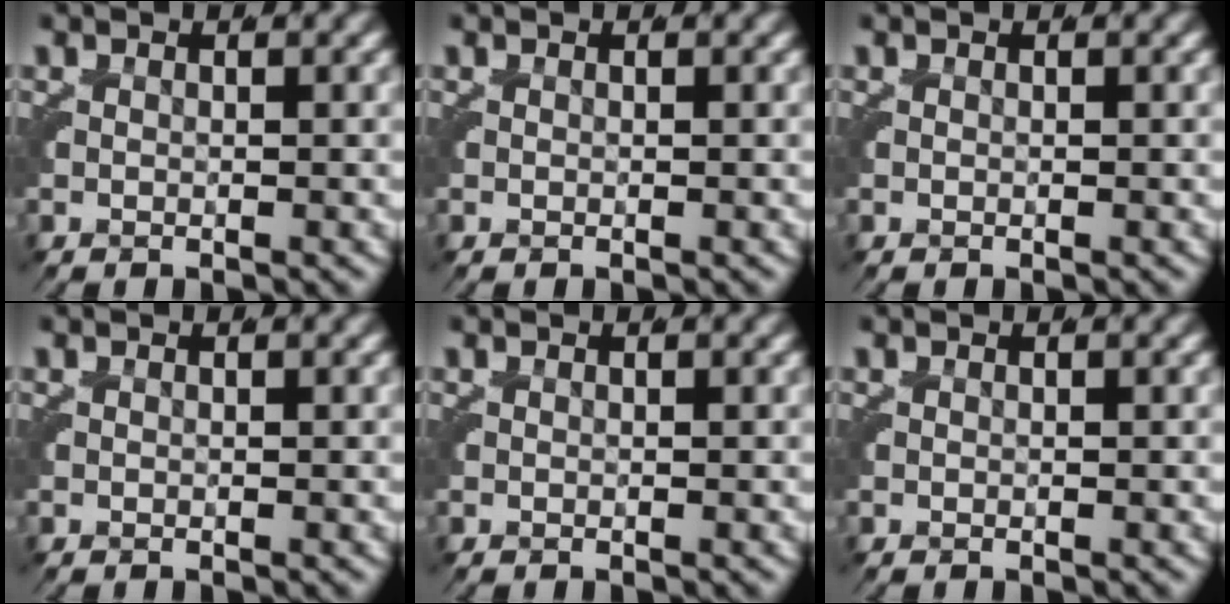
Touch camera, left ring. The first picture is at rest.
{"total": 0.0}
{"total": 0.0}
{"total": 0.0}
{"total": 0.0}
{"total": 0.0}